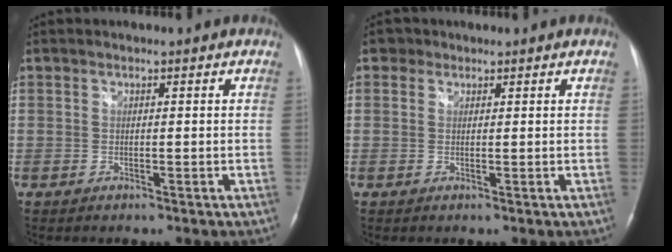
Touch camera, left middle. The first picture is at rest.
{"total": 1.1, "force": [0.9, 0.6, -0.3], "torque": [0.005, 0.009, 0.015]}